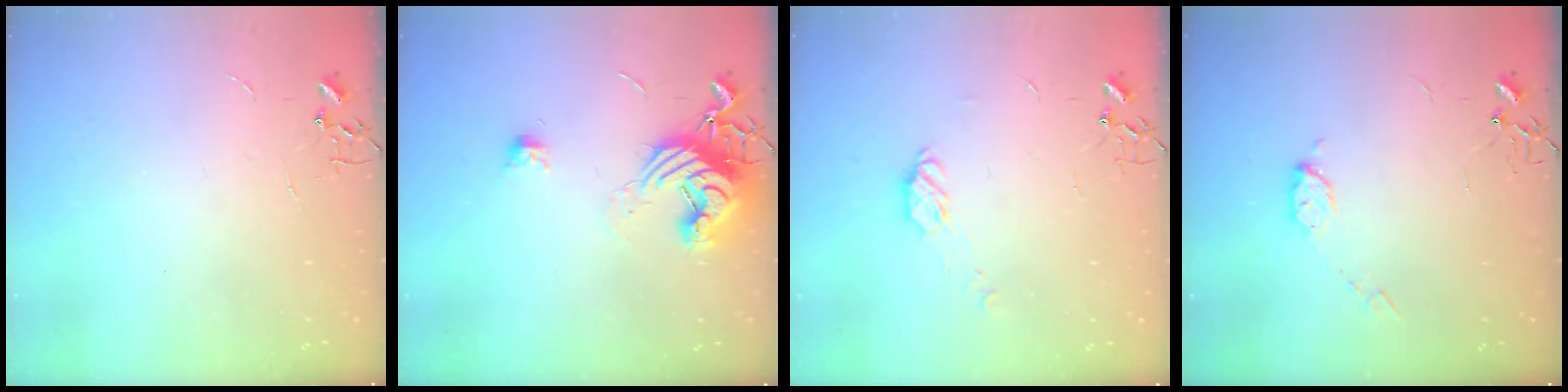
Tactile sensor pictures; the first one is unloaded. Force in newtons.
{"total": 12.9, "press": 12.9, "slide": 1.2}
{"total": 6.3, "press": 6.3, "slide": 0.5}
{"total": 6.4, "press": 6.4, "slide": 0.3}